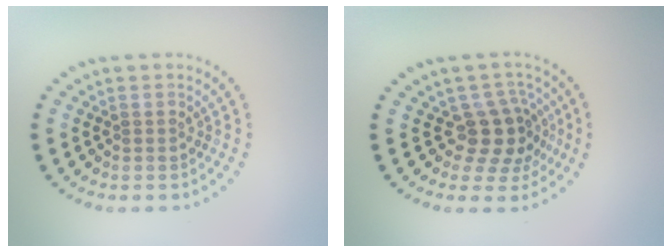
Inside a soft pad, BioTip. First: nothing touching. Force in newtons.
{"total": 3.8, "press": 3.0, "slide": 2.4}